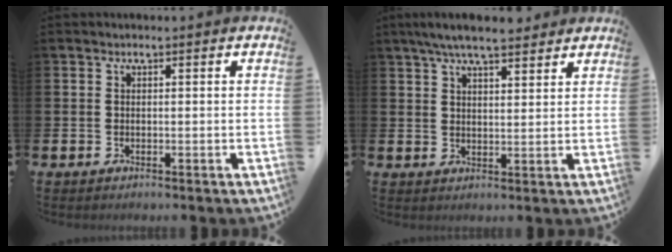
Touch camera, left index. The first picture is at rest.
{"total": 5.9, "force": [5.3, 1.0, 2.3], "torque": [-0.053, -0.014, 0.095]}